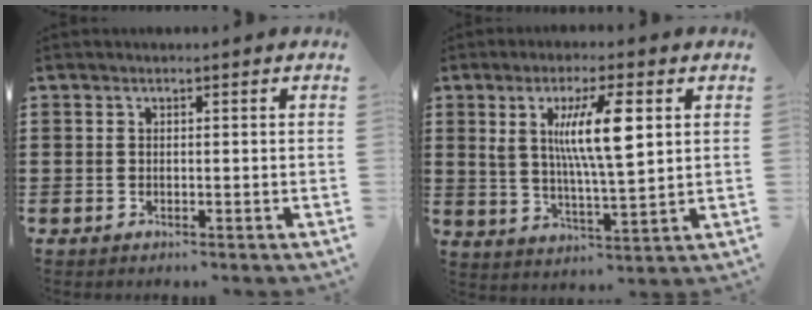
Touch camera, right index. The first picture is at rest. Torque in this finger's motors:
{"motor_torque": [1.07, -0.43, 0.91, 0.21]}